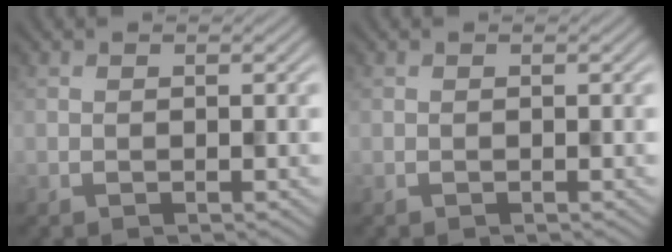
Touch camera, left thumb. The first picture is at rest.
{"total": 0.0}